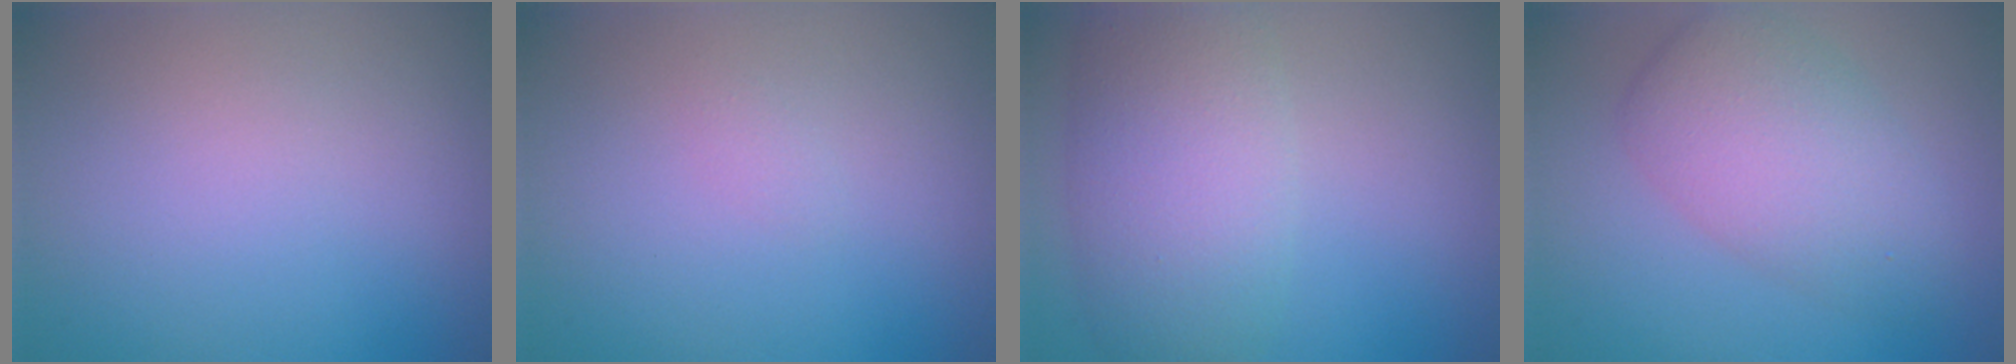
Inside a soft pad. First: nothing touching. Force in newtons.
{"total": 0.6, "press": 0.6, "slide": 0.1}
{"total": 6.7, "press": 6.6, "slide": 0.3}
{"total": 5.8, "press": 5.8, "slide": 0.3}